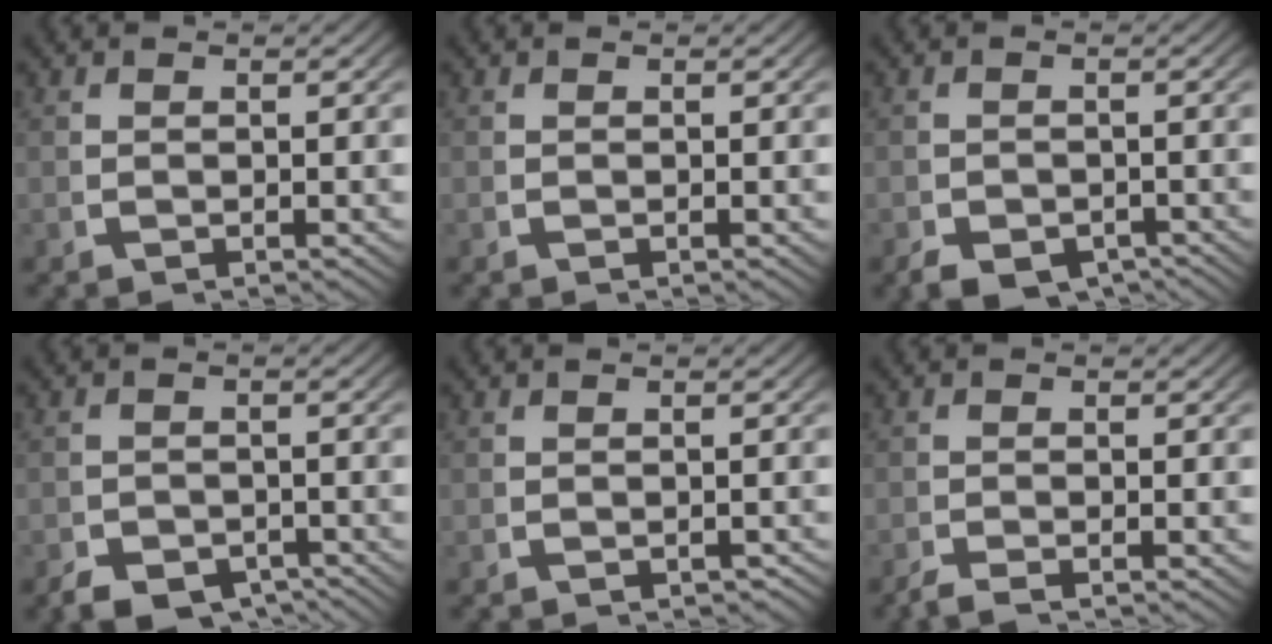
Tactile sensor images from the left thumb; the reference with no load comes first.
{"total": 0.0}
{"total": 3.6, "force": [-2.7, 2.0, 1.4], "torque": [-0.020, -0.023, -0.037]}
{"total": 4.8, "force": [-3.8, 2.5, 1.6], "torque": [-0.017, -0.029, -0.055]}
{"total": 1.1, "force": [-1.1, 0.3, 0.1], "torque": [-0.002, -0.003, -0.015]}
{"total": 1.4, "force": [-1.3, 0.2, 0.4], "torque": [-0.004, -0.007, -0.024]}